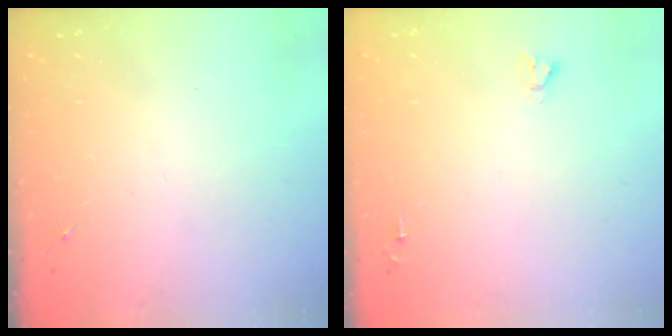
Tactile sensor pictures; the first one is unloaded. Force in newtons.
{"total": 1.8, "press": 1.8, "slide": 0.1}